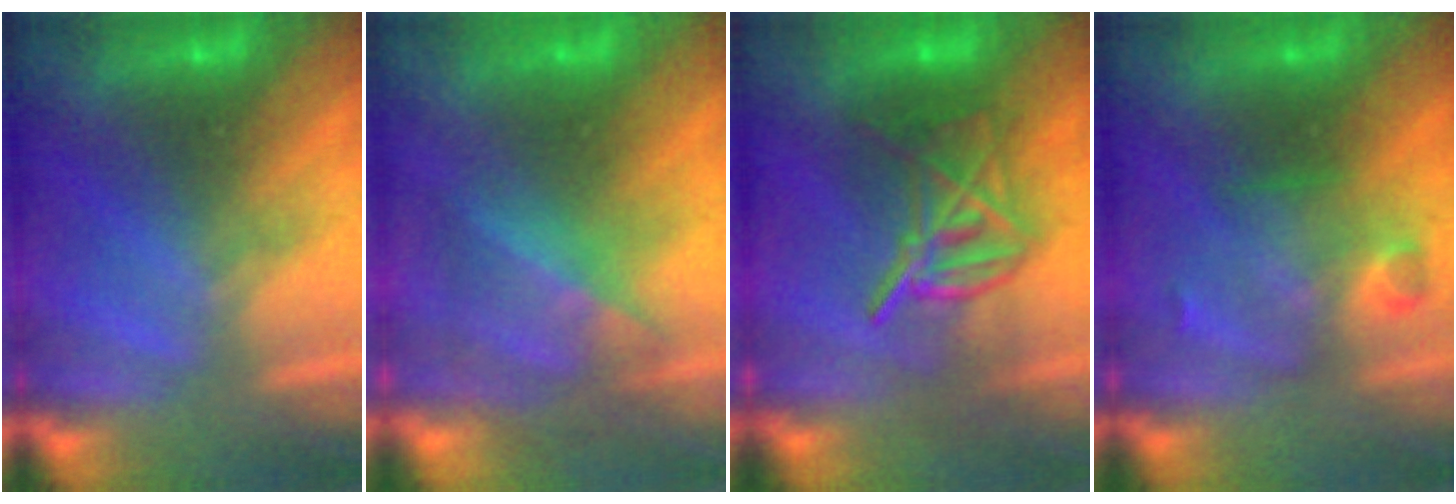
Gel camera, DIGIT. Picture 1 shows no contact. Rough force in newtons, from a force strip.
{"total": 4.1}
{"total": 7.5}
{"total": 2.9}